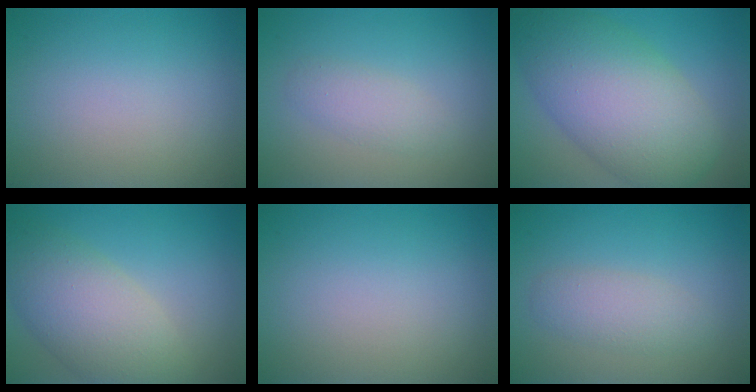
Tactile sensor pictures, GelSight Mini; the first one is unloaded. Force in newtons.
{"total": 1.9, "press": 1.9, "slide": 0.0}
{"total": 10.9, "press": 10.9, "slide": 0.1}
{"total": 6.6, "press": 6.6, "slide": 0.4}
{"total": 0.0}
{"total": 2.3, "press": 2.3, "slide": 0.1}